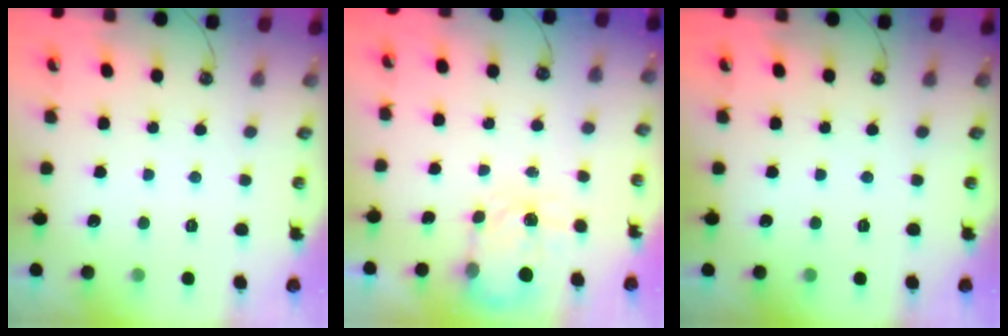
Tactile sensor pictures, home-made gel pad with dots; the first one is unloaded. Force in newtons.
{"total": 3.9, "press": 3.8, "slide": 0.6}
{"total": 0.0}